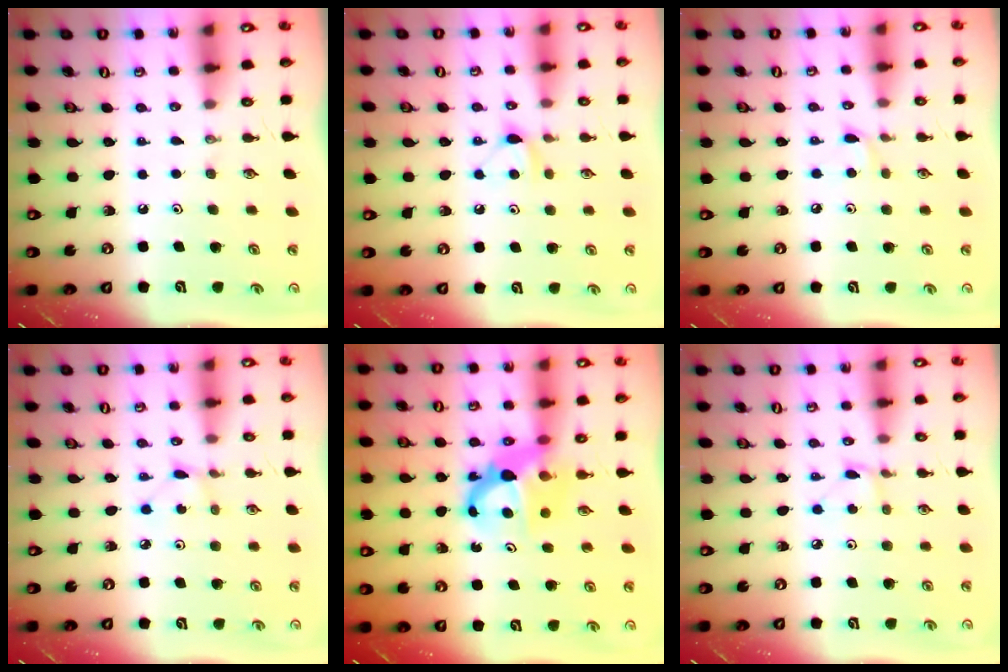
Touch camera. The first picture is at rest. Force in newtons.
{"total": 6.4, "press": 6.4, "slide": 0.8}
{"total": 4.6, "press": 4.6, "slide": 0.6}
{"total": 1.1, "press": 1.1, "slide": 0.1}
{"total": 6.6, "press": 6.6, "slide": 0.5}
{"total": 2.2, "press": 2.2, "slide": 0.3}